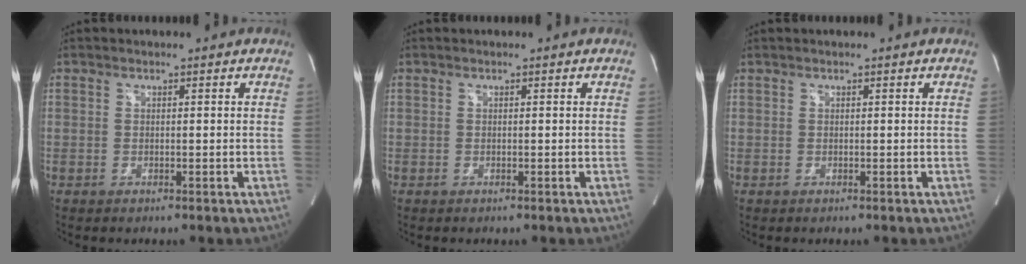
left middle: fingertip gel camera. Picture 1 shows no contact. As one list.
[{"total": 0.0}, {"total": 0.0}]